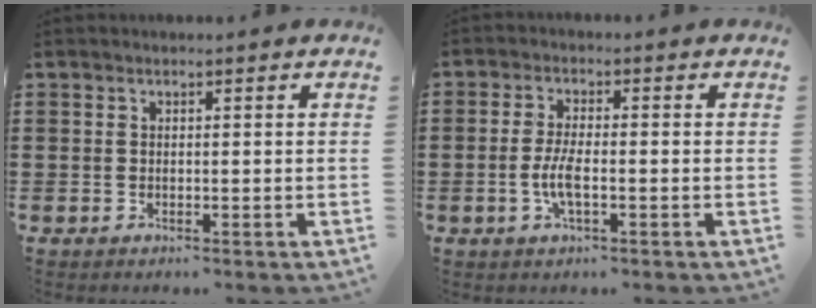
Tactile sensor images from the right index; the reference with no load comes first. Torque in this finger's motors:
{"motor_torque": [2.14, 0.00, 0.41, 0.13]}